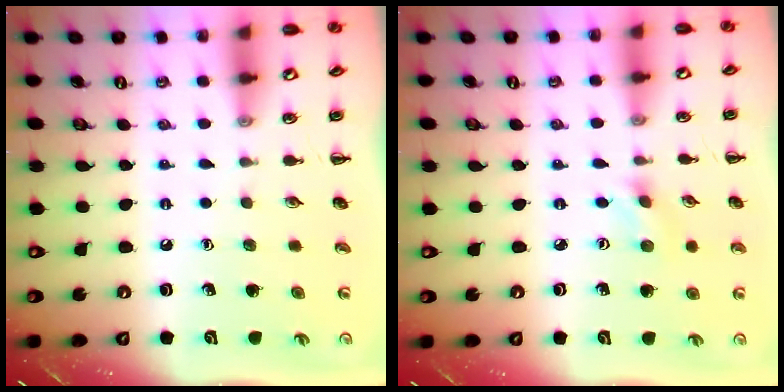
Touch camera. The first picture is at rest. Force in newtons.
{"total": 1.2, "press": 1.1, "slide": 0.3}